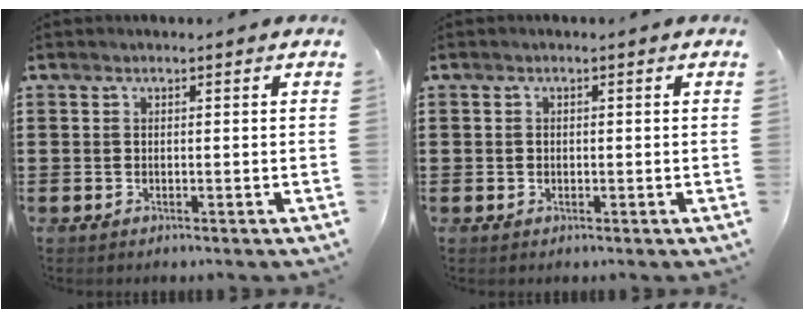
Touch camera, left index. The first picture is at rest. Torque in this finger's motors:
{"motor_torque": [-0.10, 0.21, -0.05, -0.01]}